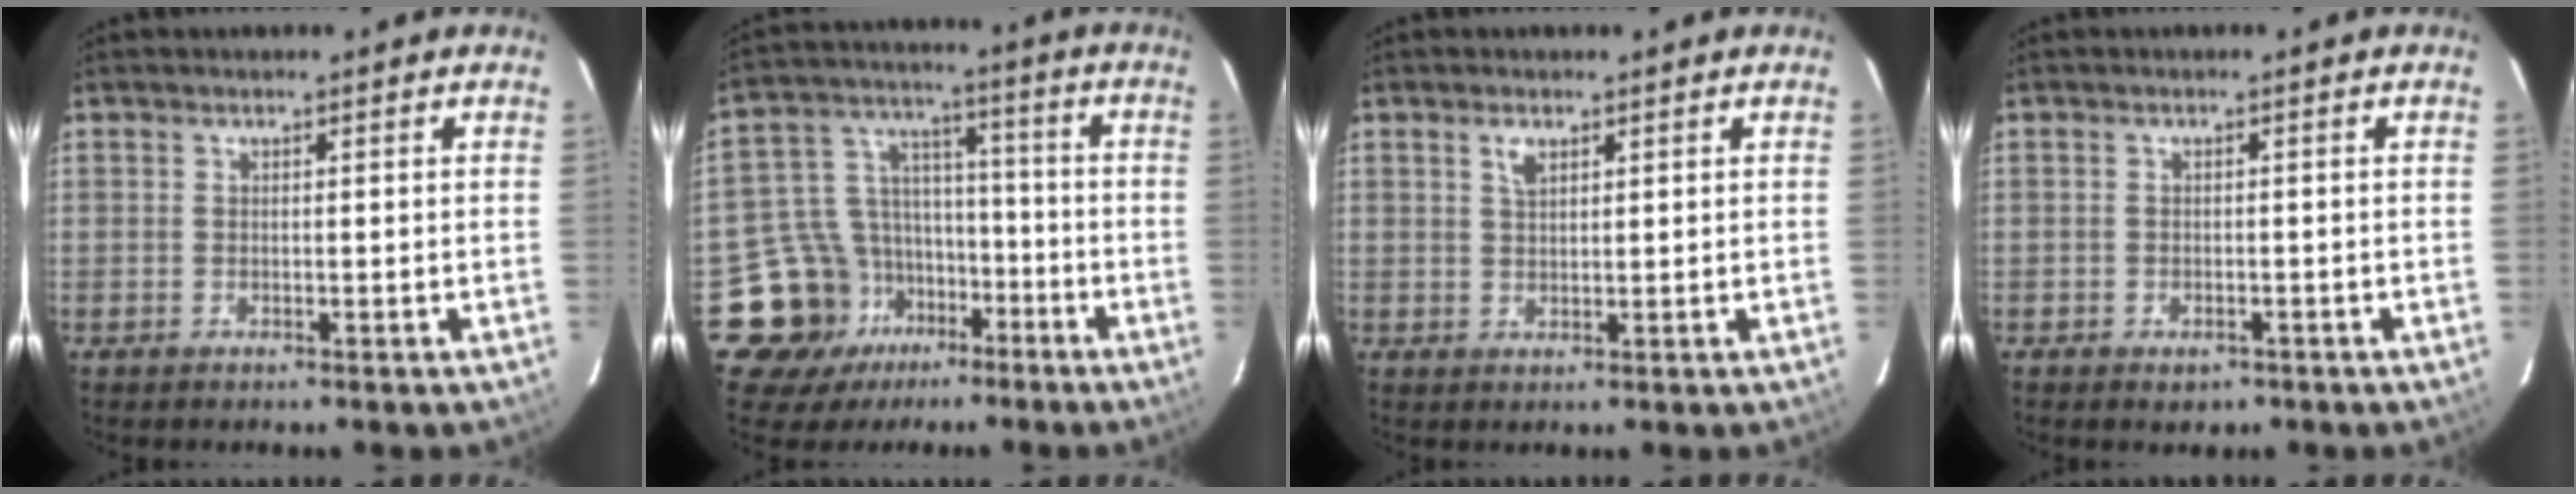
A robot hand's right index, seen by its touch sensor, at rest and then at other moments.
{"total": 13.2, "force": [-7.9, 10.1, 3.0], "torque": [-0.082, 0.051, -0.123]}
{"total": 2.2, "force": [1.2, 1.1, 1.5], "torque": [-0.028, 0.004, 0.023]}
{"total": 2.4, "force": [-1.3, 1.8, 1.0], "torque": [-0.019, -0.001, -0.013]}